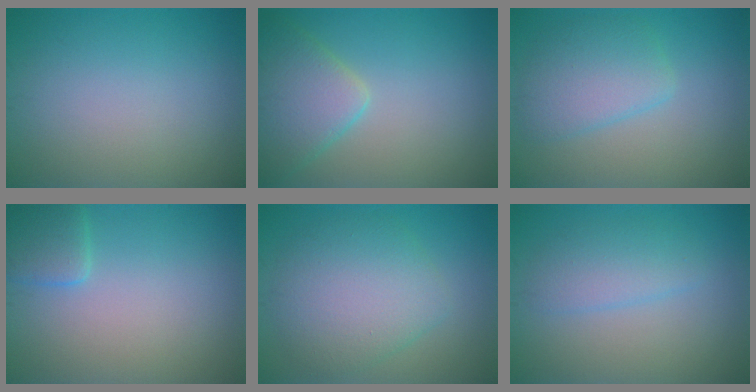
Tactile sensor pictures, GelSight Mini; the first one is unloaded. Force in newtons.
{"total": 4.9, "press": 4.9, "slide": 0.3}
{"total": 3.9, "press": 3.9, "slide": 0.4}
{"total": 2.4, "press": 2.4, "slide": 0.3}
{"total": 6.0, "press": 6.0, "slide": 0.2}
{"total": 2.6, "press": 2.6, "slide": 0.1}